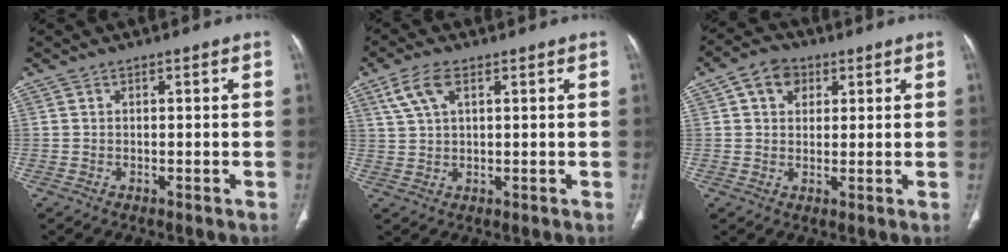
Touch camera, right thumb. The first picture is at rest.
{"total": 5.9, "force": [2.8, 2.8, 4.3], "torque": [-0.094, 0.005, 0.062]}
{"total": 6.1, "force": [2.4, 4.7, 3.1], "torque": [-0.028, 0.002, 0.035]}